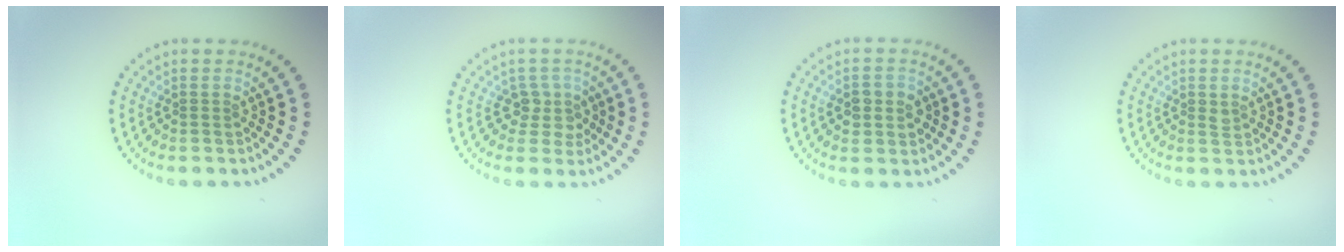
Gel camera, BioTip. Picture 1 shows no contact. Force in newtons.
{"total": 2.2, "press": 1.8, "slide": 1.2}
{"total": 2.5, "press": 2.5, "slide": 0.3}
{"total": 0.6, "press": 0.5, "slide": 0.3}